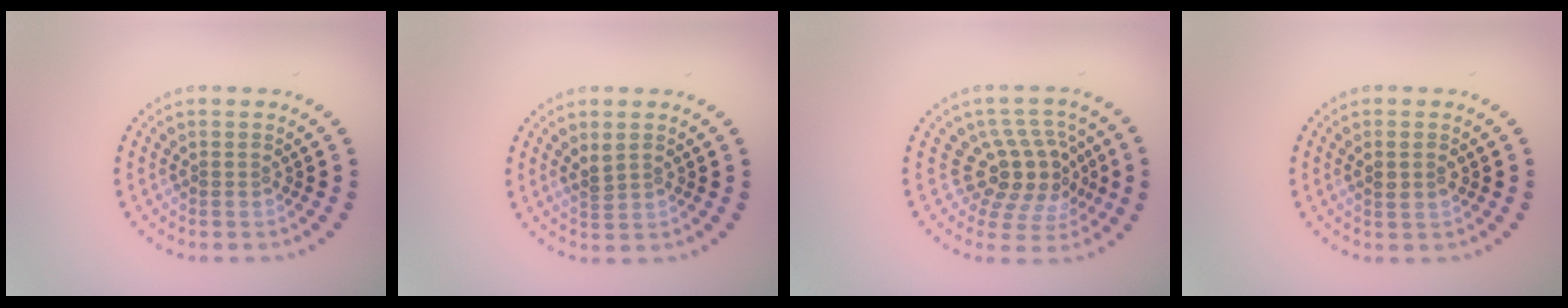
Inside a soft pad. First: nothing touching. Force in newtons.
{"total": 1.3, "press": 1.2, "slide": 0.5}
{"total": 4.4, "press": 3.7, "slide": 2.4}
{"total": 1.4, "press": 1.3, "slide": 0.5}